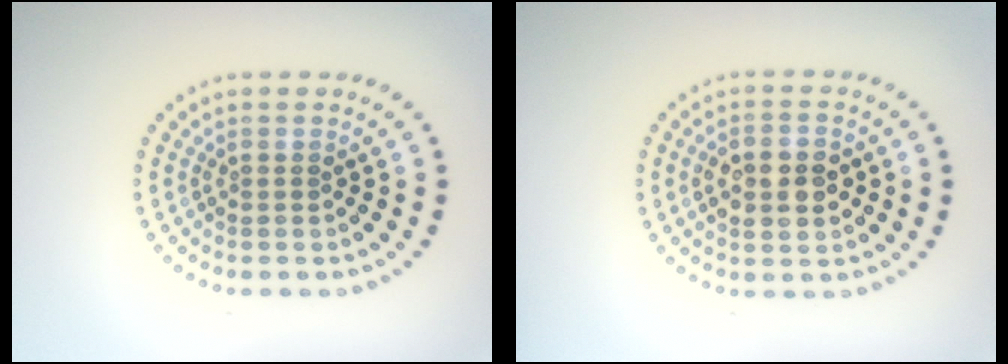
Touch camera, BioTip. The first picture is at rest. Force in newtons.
{"total": 4.3, "press": 4.3, "slide": 0.3}